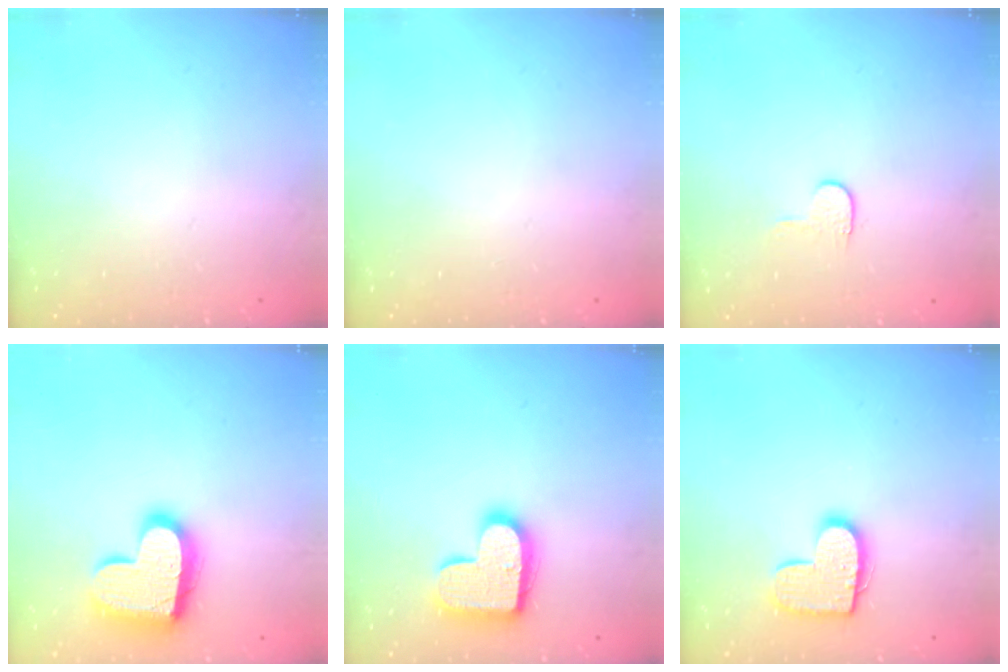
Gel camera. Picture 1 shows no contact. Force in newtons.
{"total": 0.0}
{"total": 3.5, "press": 3.5, "slide": 0.4}
{"total": 18.3, "press": 18.3, "slide": 1.2}
{"total": 16.6, "press": 16.5, "slide": 0.9}
{"total": 12.4, "press": 12.4, "slide": 0.6}